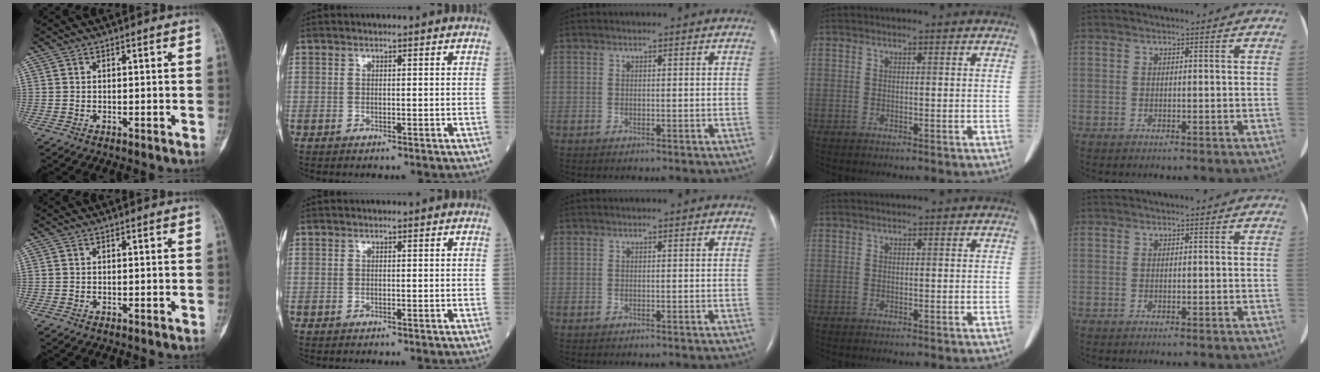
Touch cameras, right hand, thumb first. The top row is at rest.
{}